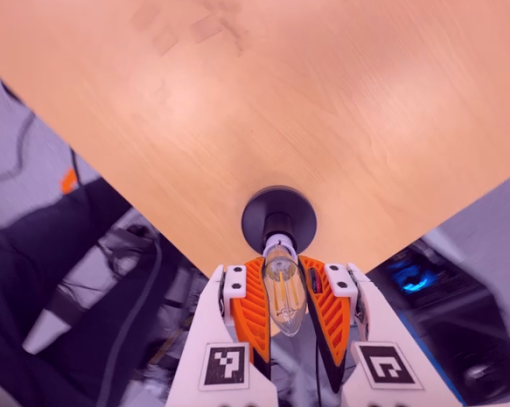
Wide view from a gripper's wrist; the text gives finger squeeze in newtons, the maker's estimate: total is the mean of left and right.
{"total": 23.6, "left": 22.5, "right": 24.7}